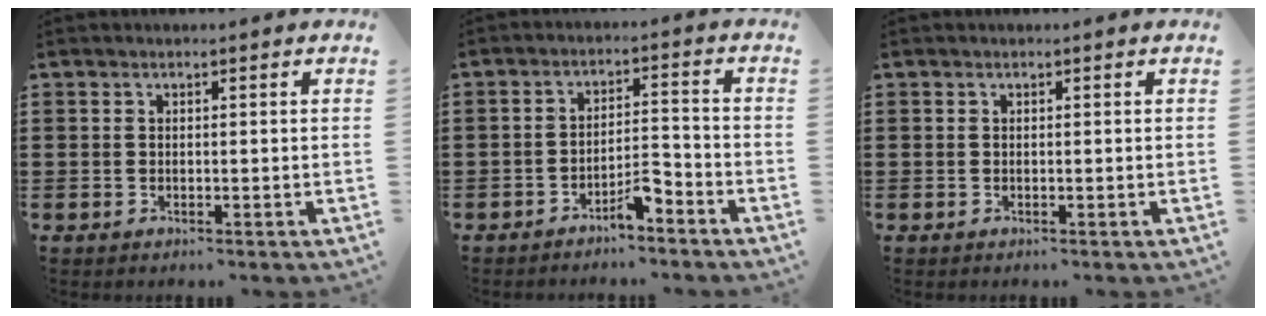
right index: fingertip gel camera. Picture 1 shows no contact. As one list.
[{"total": 4.3, "force": [-3.6, 0.7, 2.2], "torque": [-0.039, 0.007, -0.070]}, {"total": 0.0}]